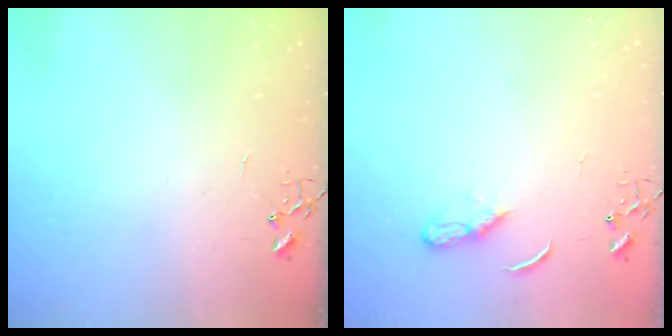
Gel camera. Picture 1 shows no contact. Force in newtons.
{"total": 5.3, "press": 5.2, "slide": 0.7}